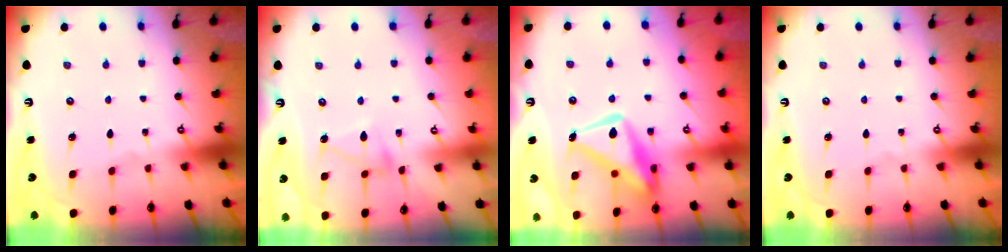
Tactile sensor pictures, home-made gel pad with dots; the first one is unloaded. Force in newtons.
{"total": 5.9, "press": 5.9, "slide": 0.5}
{"total": 15.0, "press": 14.9, "slide": 1.6}
{"total": 0.0}